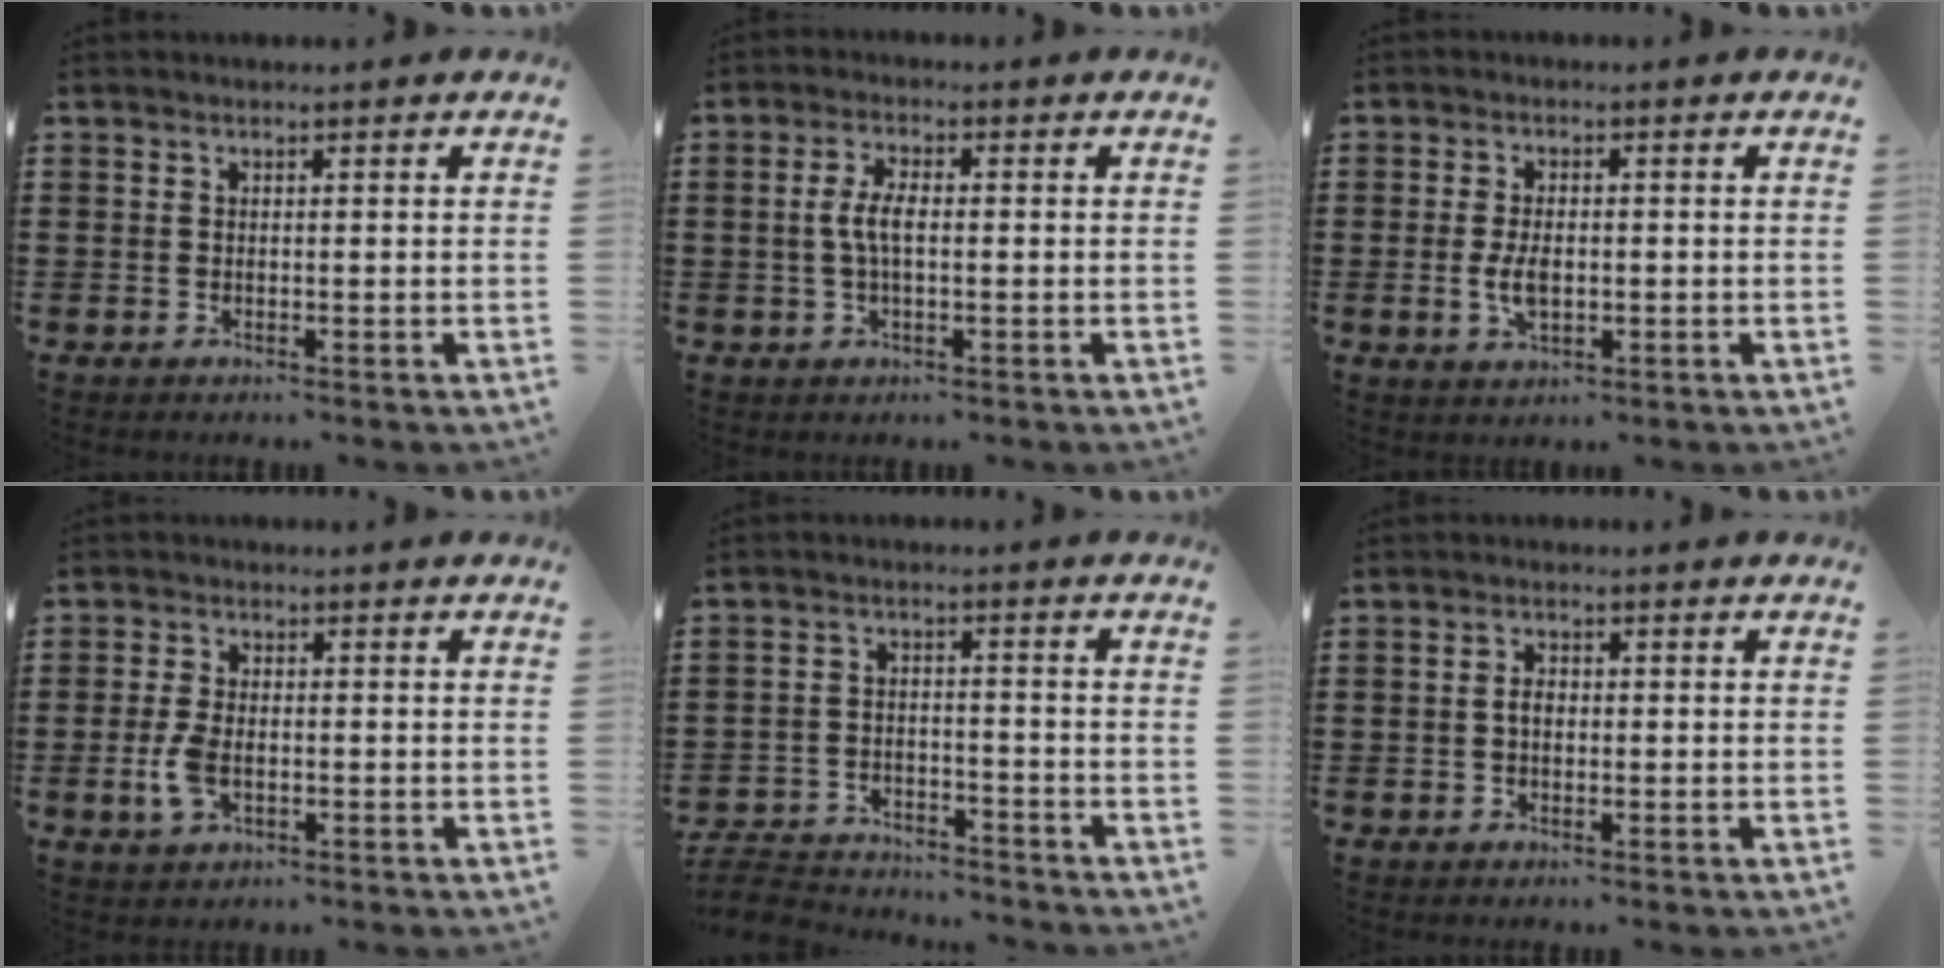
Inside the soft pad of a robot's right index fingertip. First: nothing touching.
{"total": 4.2, "force": [-0.2, 1.6, 4.0], "torque": [-0.088, -0.001, -0.009]}
{"total": 4.4, "force": [-0.6, 2.3, 3.7], "torque": [-0.080, -0.001, -0.013]}
{"total": 4.4, "force": [-1.0, 2.2, 3.6], "torque": [-0.085, -0.004, -0.022]}
{"total": 5.1, "force": [-5.1, 0.7, 0.6], "torque": [-0.024, 0.004, -0.106]}
{"total": 1.9, "force": [-0.2, 1.1, 1.5], "torque": [-0.029, 0.004, -0.004]}